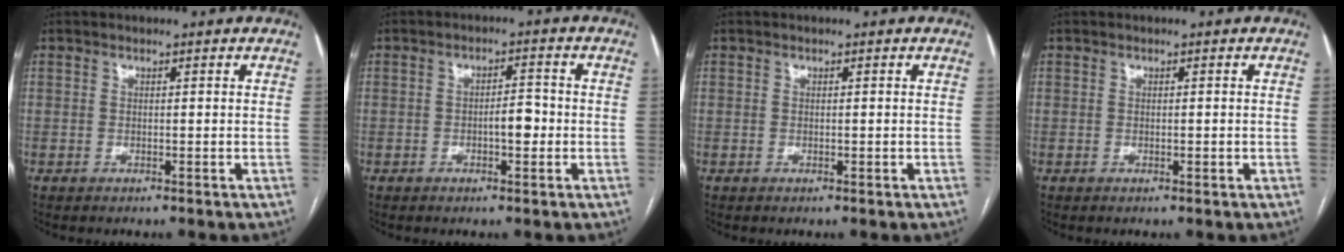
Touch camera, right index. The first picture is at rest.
{"total": 3.5, "force": [-0.9, 1.2, 3.2], "torque": [-0.046, 0.006, -0.012]}
{"total": 0.0}
{"total": 0.6, "force": [-0.1, 0.2, 0.6], "torque": [-0.010, -0.001, 0.001]}